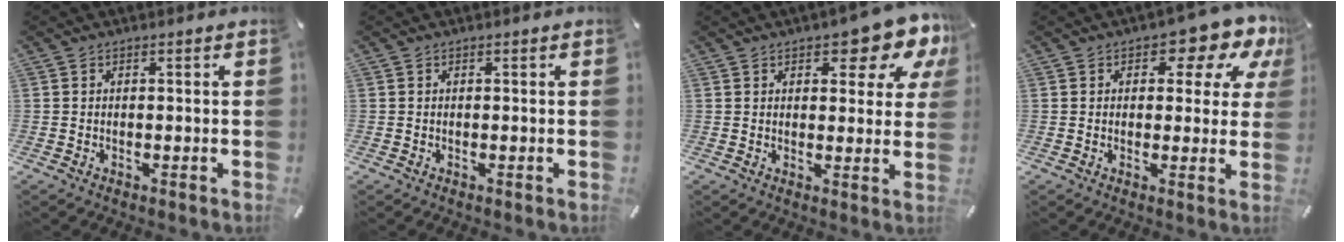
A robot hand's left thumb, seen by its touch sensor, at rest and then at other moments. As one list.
[{"total": 0.0}, {"total": 9.5, "force": [6.0, 3.9, 6.2], "torque": [-0.068, -0.038, 0.096]}, {"total": 9.4, "force": [5.1, 4.9, 6.1], "torque": [-0.070, -0.032, 0.081]}]